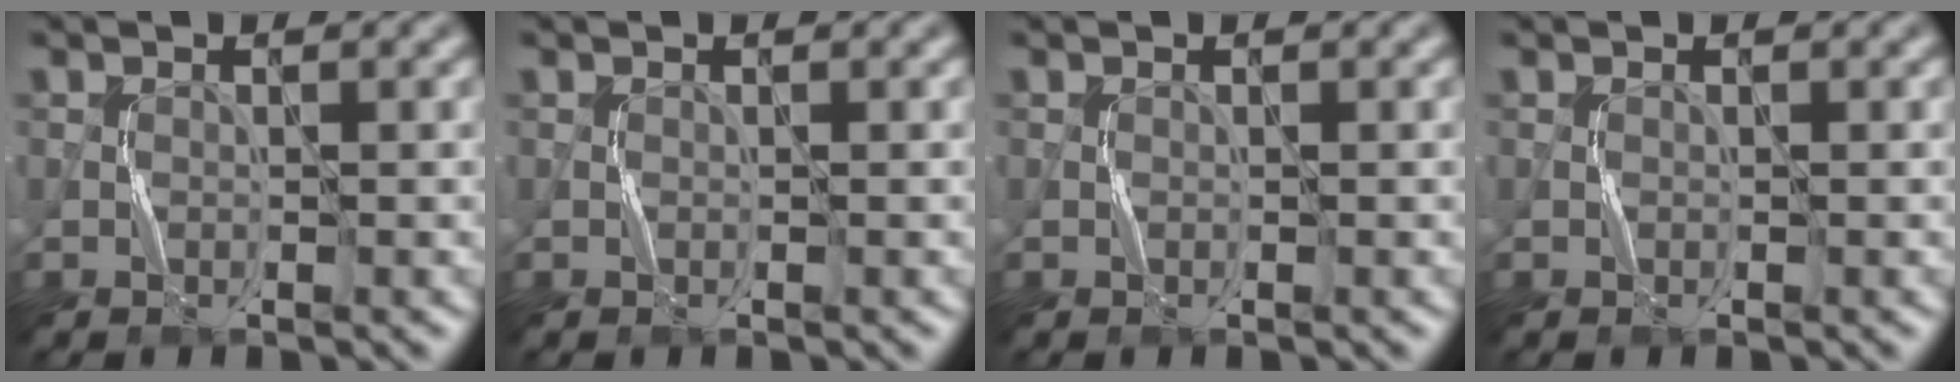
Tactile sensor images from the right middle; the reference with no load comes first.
{"total": 0.0}
{"total": 0.0}
{"total": 0.0}